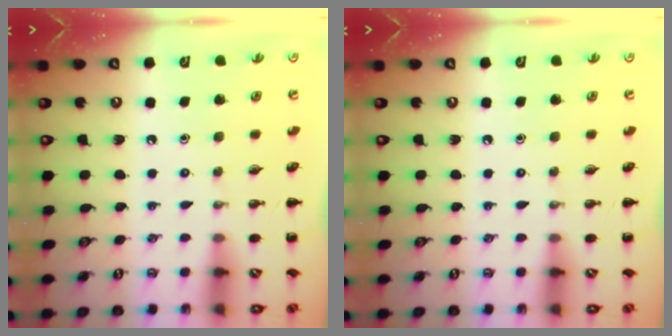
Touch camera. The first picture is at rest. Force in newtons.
{"total": 0.0}